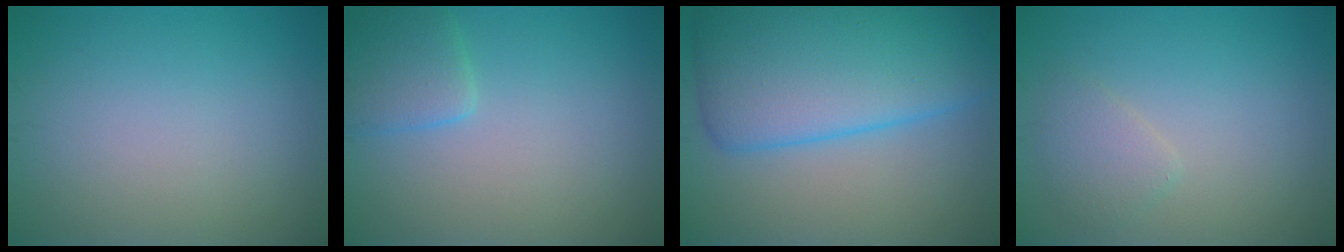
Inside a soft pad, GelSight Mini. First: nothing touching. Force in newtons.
{"total": 2.5, "press": 2.5, "slide": 0.2}
{"total": 10.5, "press": 10.5, "slide": 0.4}
{"total": 1.7, "press": 1.7, "slide": 0.2}